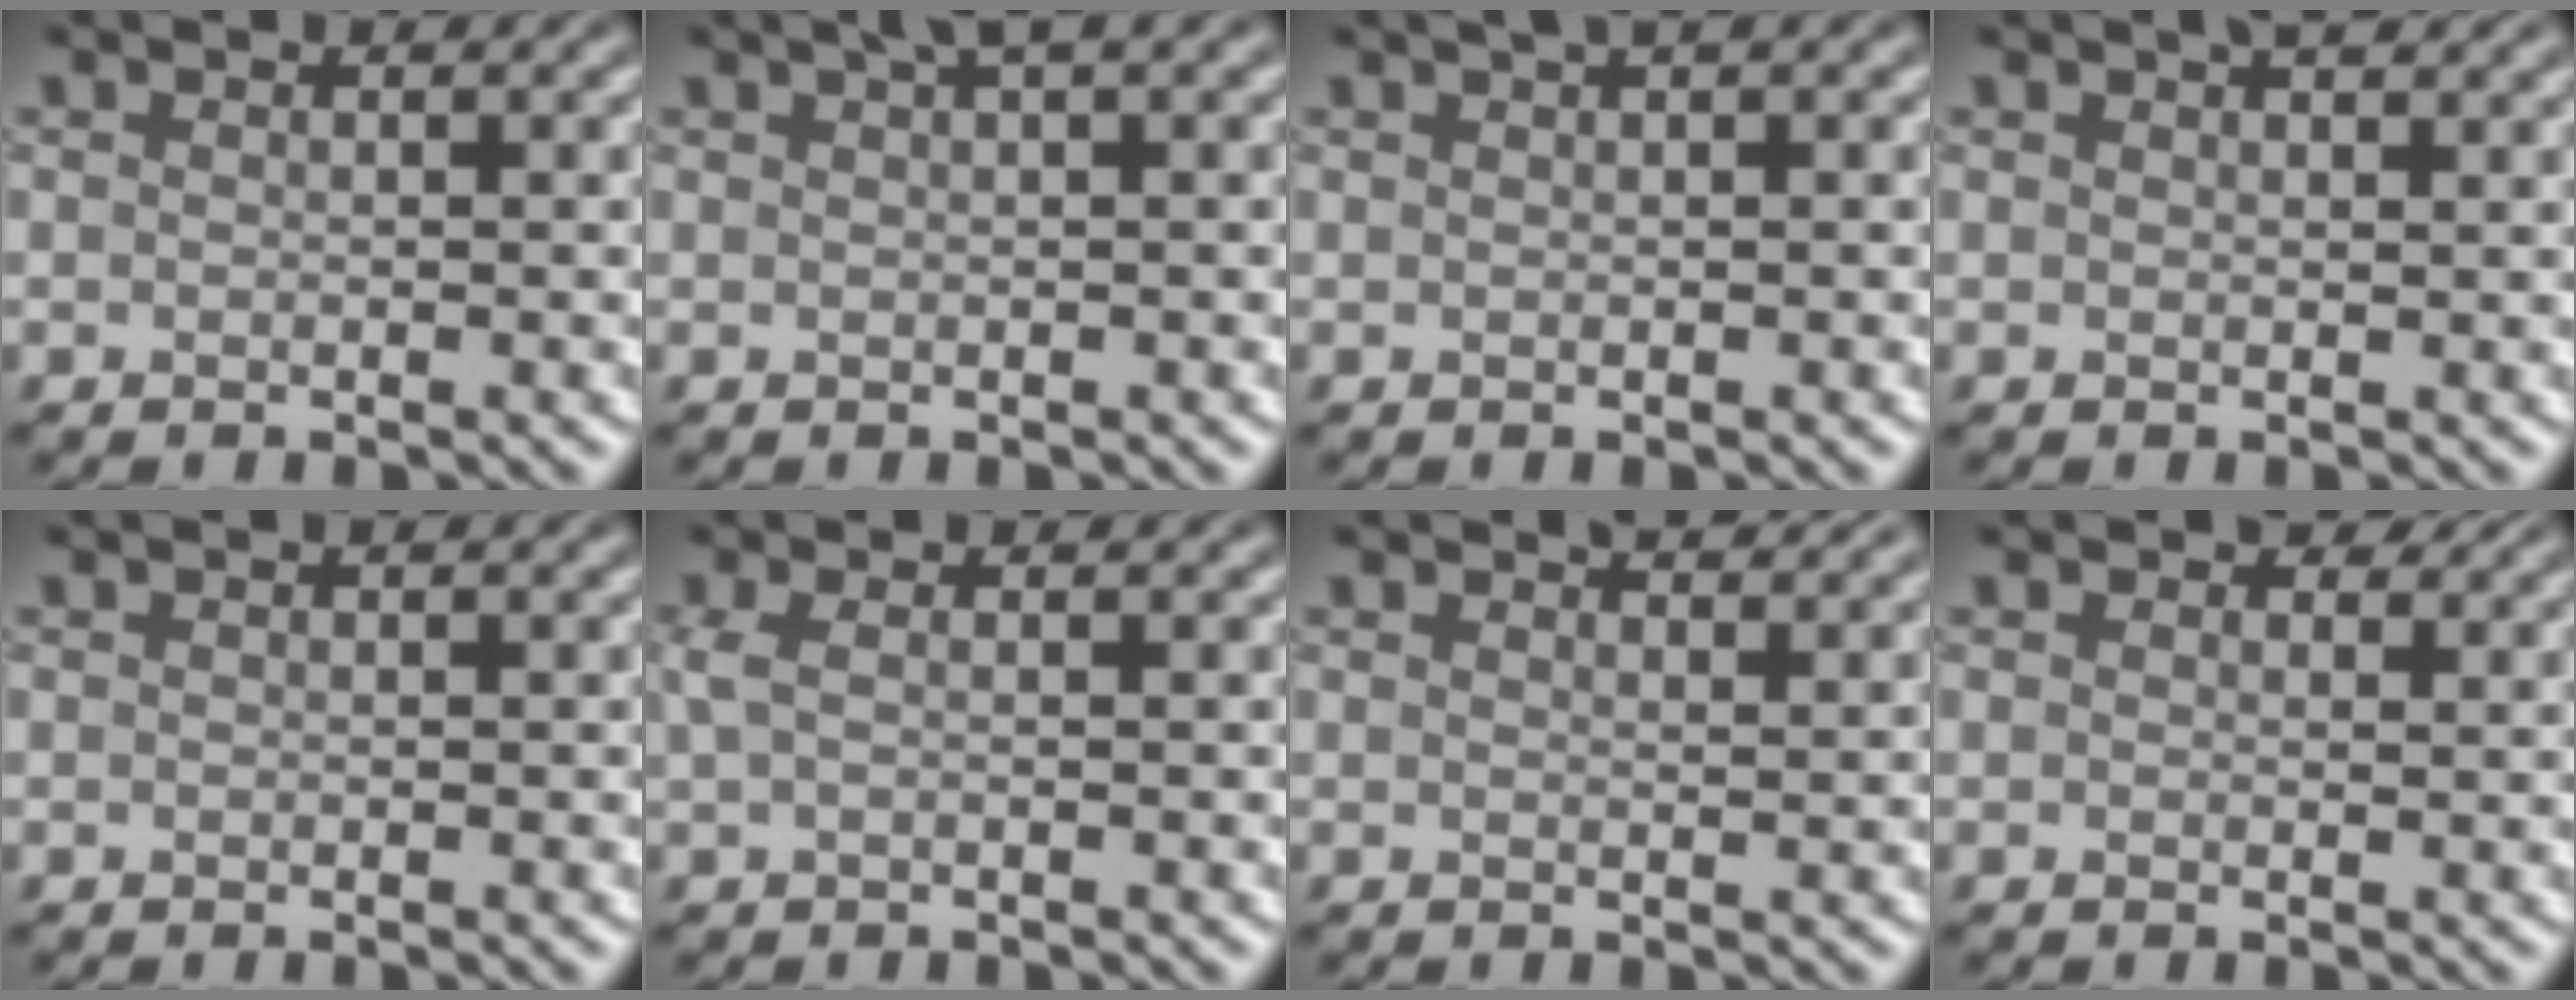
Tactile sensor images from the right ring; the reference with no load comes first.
{"total": 2.4, "force": [1.5, 0.4, 1.8], "torque": [-0.019, 0.009, 0.024]}
{"total": 1.9, "force": [1.2, 0.6, 1.4], "torque": [-0.016, 0.002, 0.012]}
{"total": 2.4, "force": [1.7, 0.8, 1.5], "torque": [-0.002, 0.007, 0.008]}
{"total": 0.0}
{"total": 1.4, "force": [0.3, 0.4, 1.3], "torque": [-0.031, 0.005, 0.004]}
{"total": 2.5, "force": [2.3, 0.5, 0.9], "torque": [-0.005, 0.001, 0.026]}
{"total": 1.6, "force": [1.2, 0.8, 0.7], "torque": [-0.009, -0.004, 0.015]}